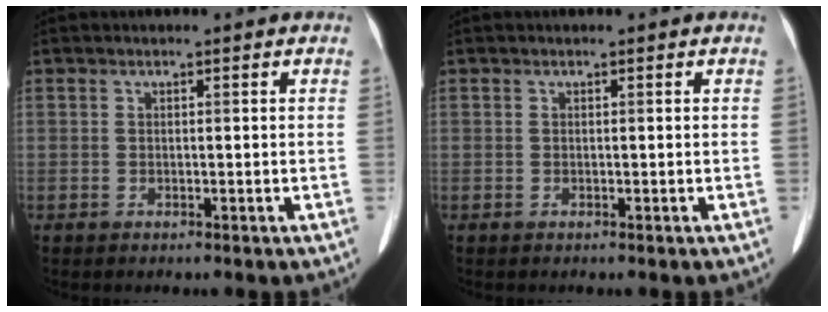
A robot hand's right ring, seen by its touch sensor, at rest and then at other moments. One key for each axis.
{"total": 0.0}